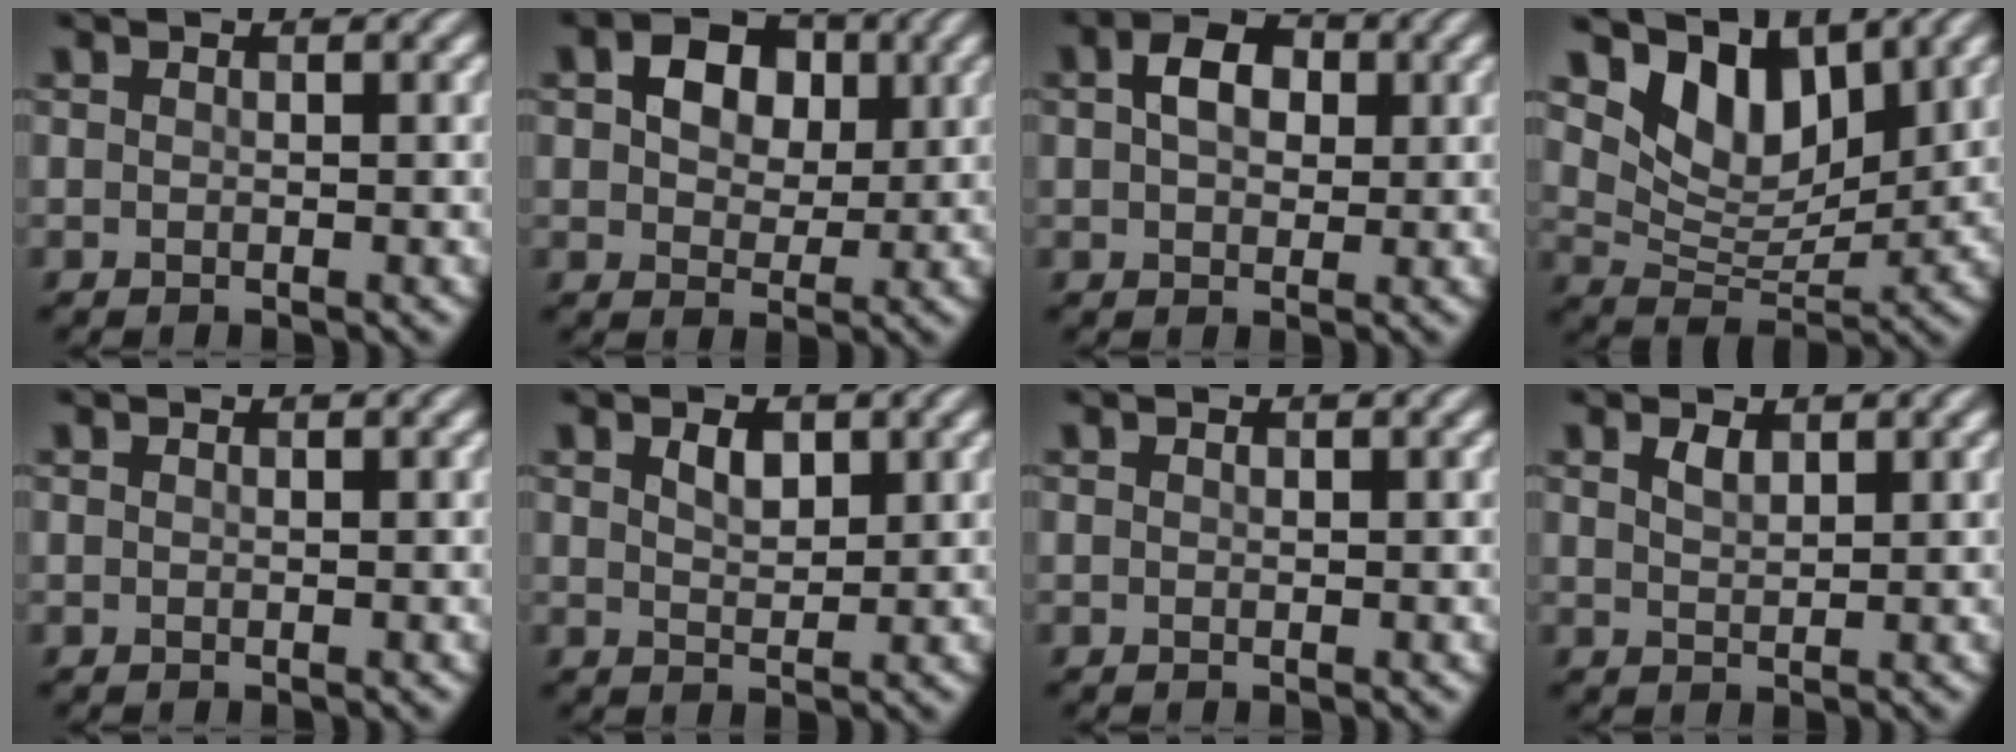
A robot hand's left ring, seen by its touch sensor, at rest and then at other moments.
{"total": 5.0, "force": [1.4, 3.6, 3.1], "torque": [-0.054, 0.005, 0.012]}
{"total": 4.1, "force": [1.0, 2.8, 2.8], "torque": [-0.052, 0.008, 0.011]}
{"total": 6.7, "force": [4.5, 3.5, 3.5], "torque": [-0.068, -0.010, 0.075]}
{"total": 0.0}
{"total": 2.1, "force": [1.1, 1.1, 1.5], "torque": [-0.028, 0.001, 0.021]}
{"total": 0.0}
{"total": 1.4, "force": [0.9, 0.6, 0.8], "torque": [-0.019, 0.000, 0.021]}